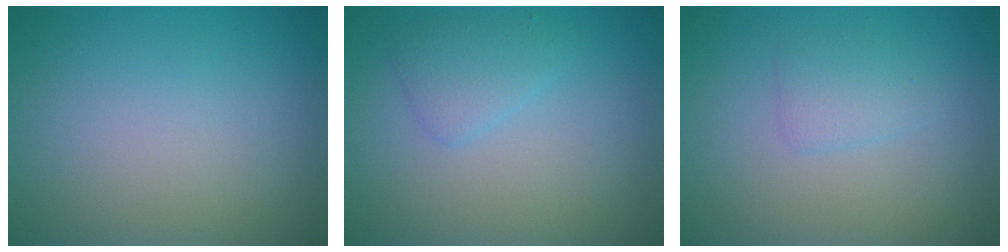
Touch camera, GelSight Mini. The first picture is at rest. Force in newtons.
{"total": 1.9, "press": 1.9, "slide": 0.0}
{"total": 1.5, "press": 1.5, "slide": 0.1}